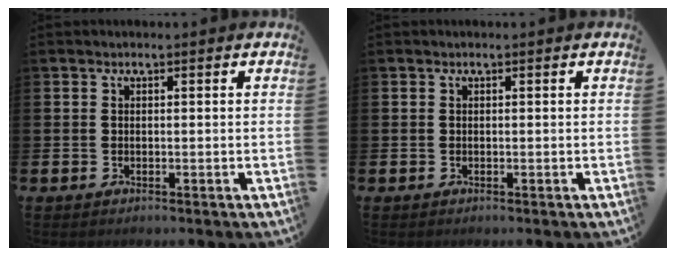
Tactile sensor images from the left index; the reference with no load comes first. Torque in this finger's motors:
{"motor_torque": [-0.03, -0.01, 0.04, 0.00]}